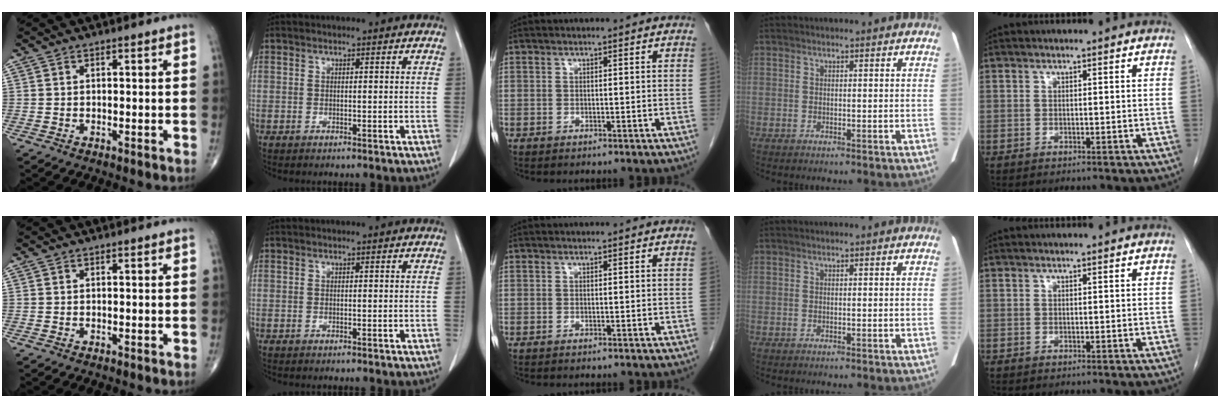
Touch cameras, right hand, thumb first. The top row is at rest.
{}